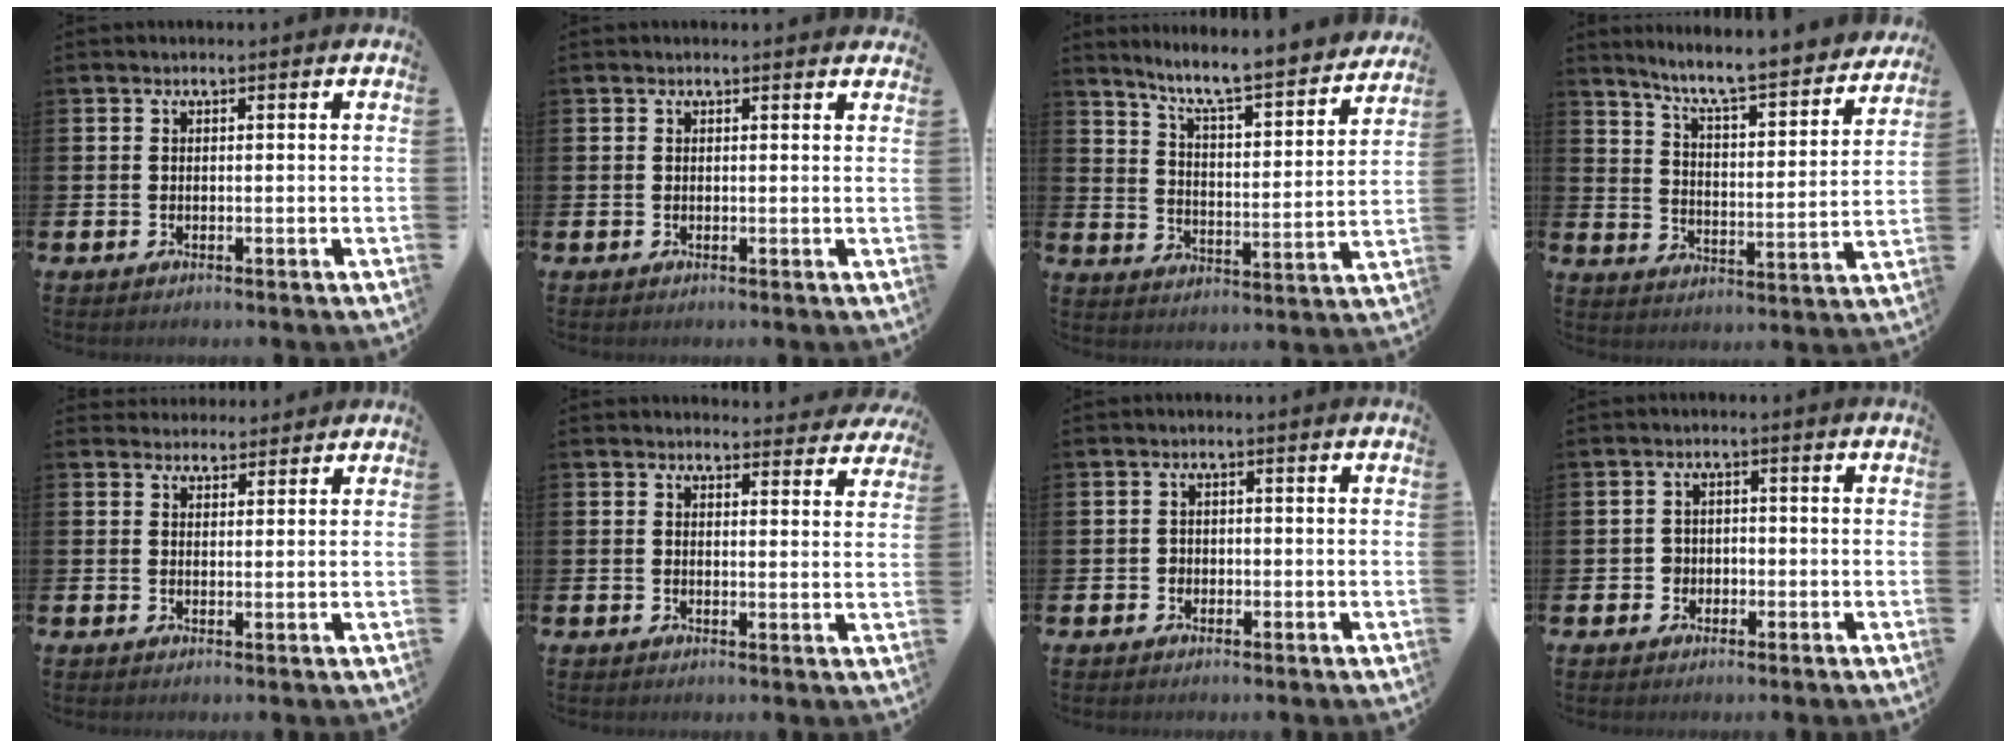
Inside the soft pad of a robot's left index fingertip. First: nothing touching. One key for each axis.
{"total": 0.6, "fx": 0.6, "fy": 0.0, "fz": 0.1, "tx": -0.002, "ty": 0.000, "tz": 0.012}
{"total": 7.6, "fx": 7.0, "fy": 0.4, "fz": 3.0, "tx": -0.086, "ty": -0.060, "tz": 0.115}
{"total": 7.4, "fx": 6.8, "fy": 0.3, "fz": 2.9, "tx": -0.083, "ty": -0.059, "tz": 0.111}
{"total": 2.8, "fx": 2.6, "fy": 0.8, "fz": -0.3, "tx": 0.008, "ty": -0.012, "tz": 0.047}
{"total": 2.9, "fx": 2.8, "fy": 0.5, "fz": 0.0, "tx": 0.012, "ty": -0.023, "tz": 0.047}
{"total": 1.2, "fx": -0.6, "fy": 1.1, "fz": 0.2, "tx": -0.005, "ty": 0.004, "tz": -0.013}
{"total": 2.0, "fx": -0.9, "fy": 1.8, "fz": 0.3, "tx": -0.009, "ty": 0.004, "tz": -0.023}